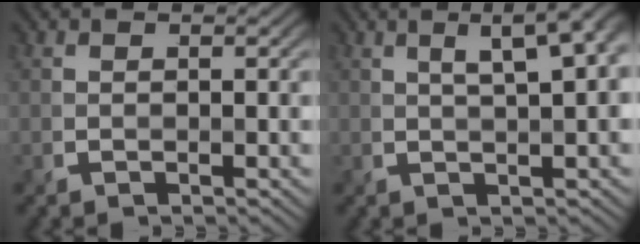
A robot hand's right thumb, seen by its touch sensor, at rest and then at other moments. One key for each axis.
{"total": 7.7, "fx": 2.8, "fy": 2.1, "fz": 6.8, "tx": -0.068, "ty": 0.033, "tz": 0.026}